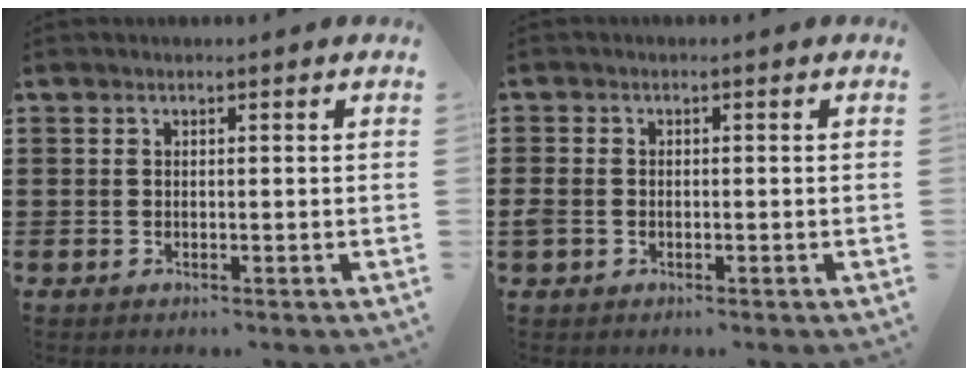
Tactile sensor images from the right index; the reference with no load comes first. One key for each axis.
{"total": 1.7, "fx": -0.6, "fy": 1.3, "fz": 0.7, "tx": -0.032, "ty": -0.002, "tz": -0.019}